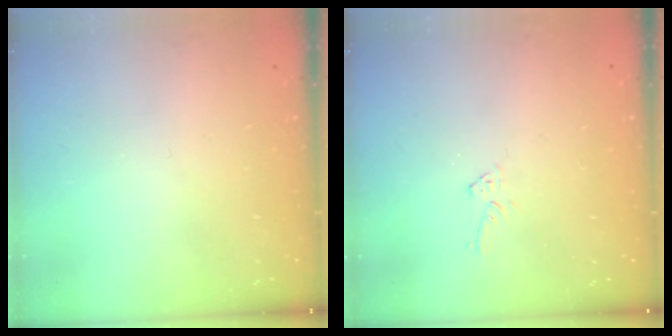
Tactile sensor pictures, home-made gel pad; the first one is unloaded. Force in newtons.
{"total": 4.2, "press": 4.2, "slide": 0.3}